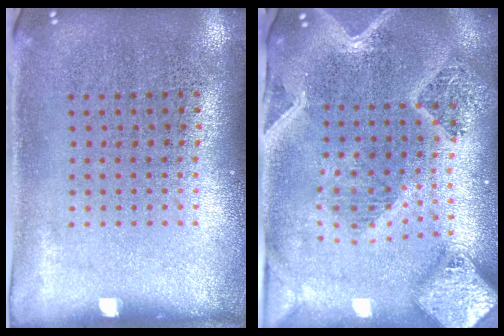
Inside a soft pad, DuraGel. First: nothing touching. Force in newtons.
{"total": 3.3, "press": 2.8, "slide": 1.8}